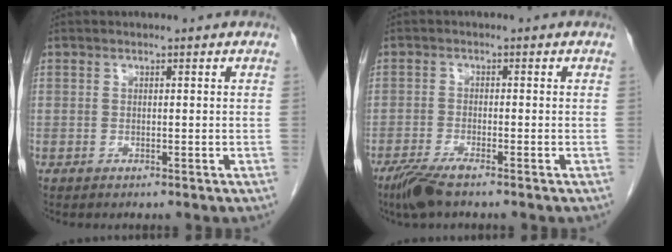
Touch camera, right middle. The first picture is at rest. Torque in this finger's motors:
{"motor_torque": [0.13, -0.02, 0.08, 0.03]}